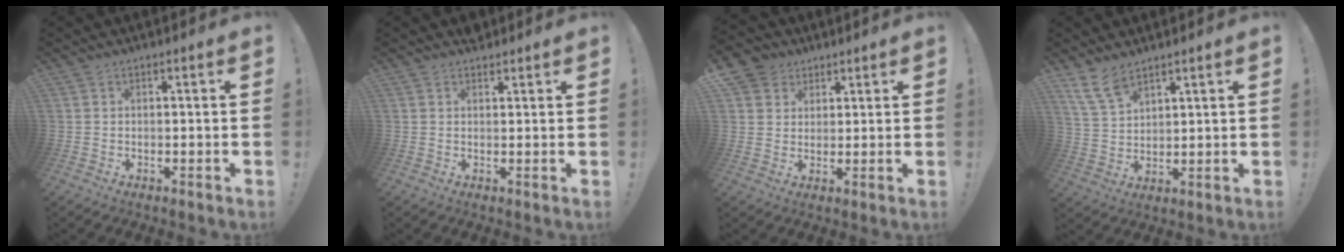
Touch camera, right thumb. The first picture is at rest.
{"total": 2.1, "force": [1.7, 1.2, 0.5], "torque": [0.004, -0.009, 0.031]}
{"total": 6.3, "force": [3.2, 5.4, 1.1], "torque": [-0.022, -0.017, 0.066]}
{"total": 8.5, "force": [6.6, 3.6, 4.0], "torque": [-0.080, -0.033, 0.131]}